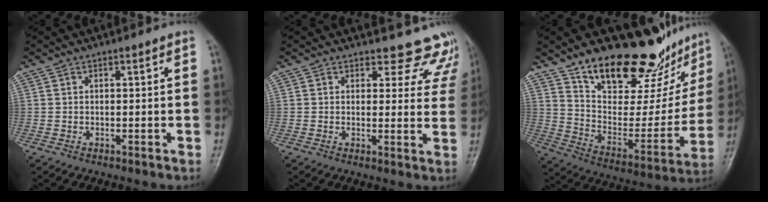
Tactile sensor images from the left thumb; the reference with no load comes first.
{"total": 10.8, "force": [9.9, 4.3, 0.1], "torque": [0.058, -0.068, 0.081]}
{"total": 24.6, "force": [19.0, 9.7, 12.2], "torque": [-0.136, -0.105, 0.297]}